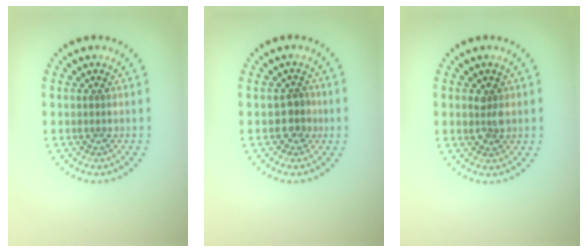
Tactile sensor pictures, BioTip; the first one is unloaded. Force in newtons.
{"total": 1.7, "press": 1.5, "slide": 0.9}
{"total": 1.4, "press": 1.4, "slide": 0.4}